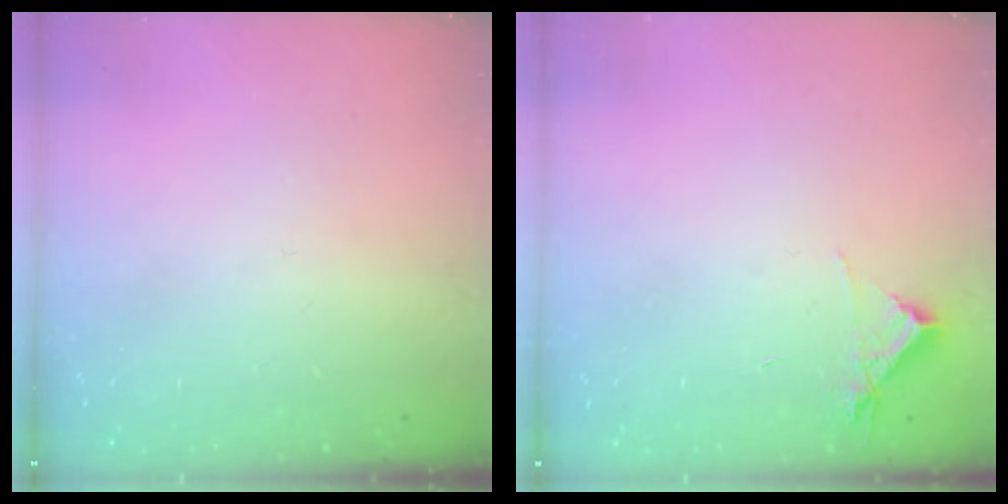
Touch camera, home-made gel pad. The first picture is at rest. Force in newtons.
{"total": 5.0, "press": 4.9, "slide": 0.7}